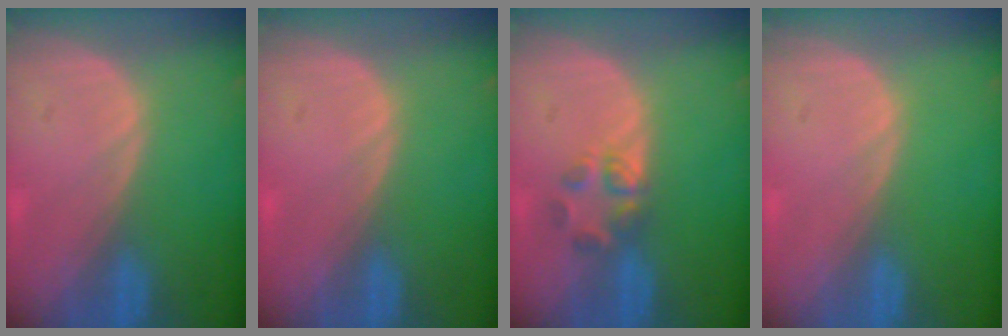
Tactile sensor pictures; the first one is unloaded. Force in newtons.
{"total": 0.5, "press": 0.0, "slide": 0.5}
{"total": 3.5, "press": 3.4, "slide": 0.8}
{"total": 0.0}